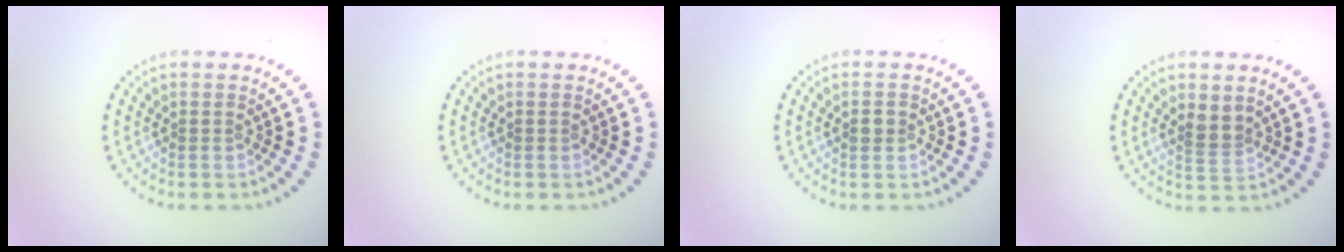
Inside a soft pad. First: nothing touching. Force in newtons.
{"total": 0.0}
{"total": 1.3, "press": 1.3, "slide": 0.0}
{"total": 2.1, "press": 1.7, "slide": 1.3}